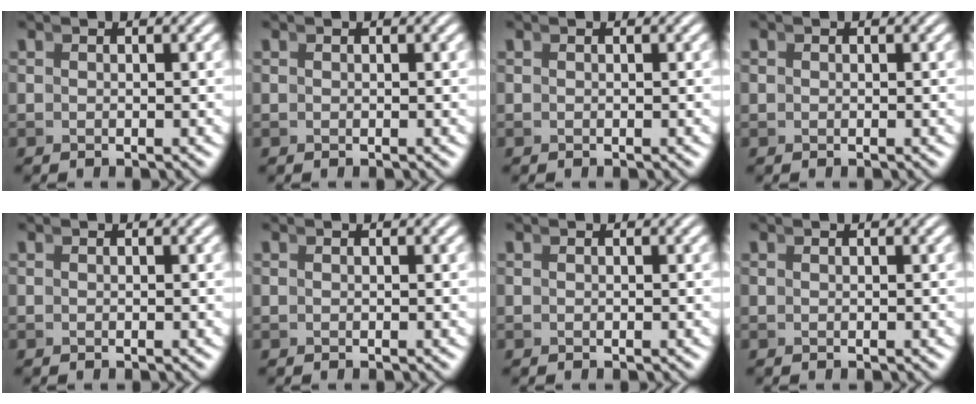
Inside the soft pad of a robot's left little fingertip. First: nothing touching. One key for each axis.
{"total": 0.0}
{"total": 0.0}
{"total": 0.6, "fx": -0.1, "fy": 0.6, "fz": 0.2, "tx": -0.006, "ty": -0.004, "tz": 0.001}
{"total": 0.0}
{"total": 0.0}
{"total": 0.0}
{"total": 0.0}